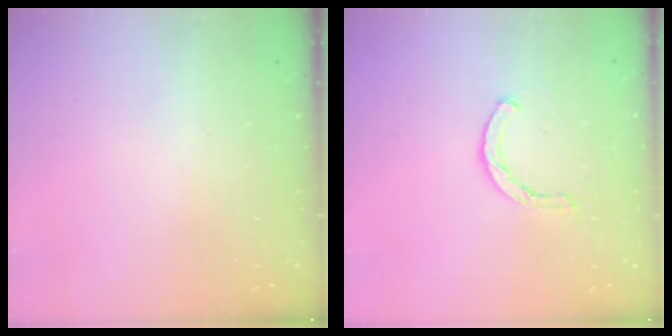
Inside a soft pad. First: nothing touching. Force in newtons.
{"total": 1.4, "press": 1.3, "slide": 0.3}